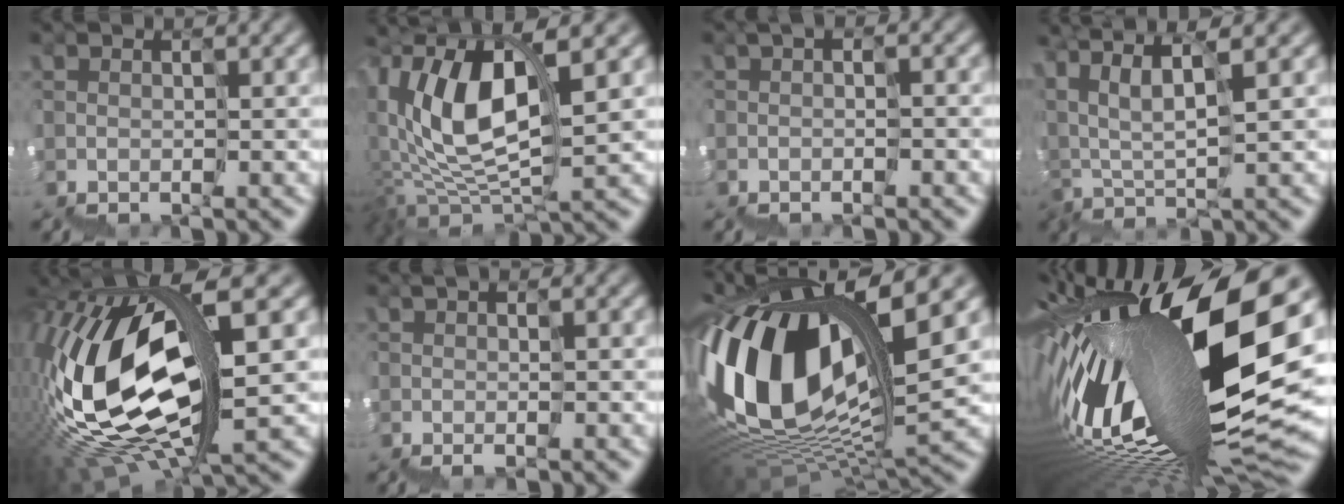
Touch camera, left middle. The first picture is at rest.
{"total": 8.7, "force": [4.8, 3.3, 6.5], "torque": [-0.159, 0.026, 0.086]}
{"total": 0.9, "force": [-0.7, 0.1, 0.5], "torque": [-0.006, 0.005, -0.003]}
{"total": 6.0, "force": [5.0, 0.9, 3.1], "torque": [-0.092, 0.031, 0.090]}
{"total": 12.4, "force": [1.7, 4.7, 11.4], "torque": [-0.250, 0.031, 0.030]}
{"total": 0.6, "force": [0.3, -0.1, 0.4], "torque": [-0.003, 0.007, 0.014]}
{"total": 13.3, "force": [4.9, 5.8, 10.9], "torque": [-0.256, 0.026, 0.085]}
{"total": 16.7, "force": [3.3, 5.6, 15.4], "torque": [-0.305, -0.012, 0.061]}